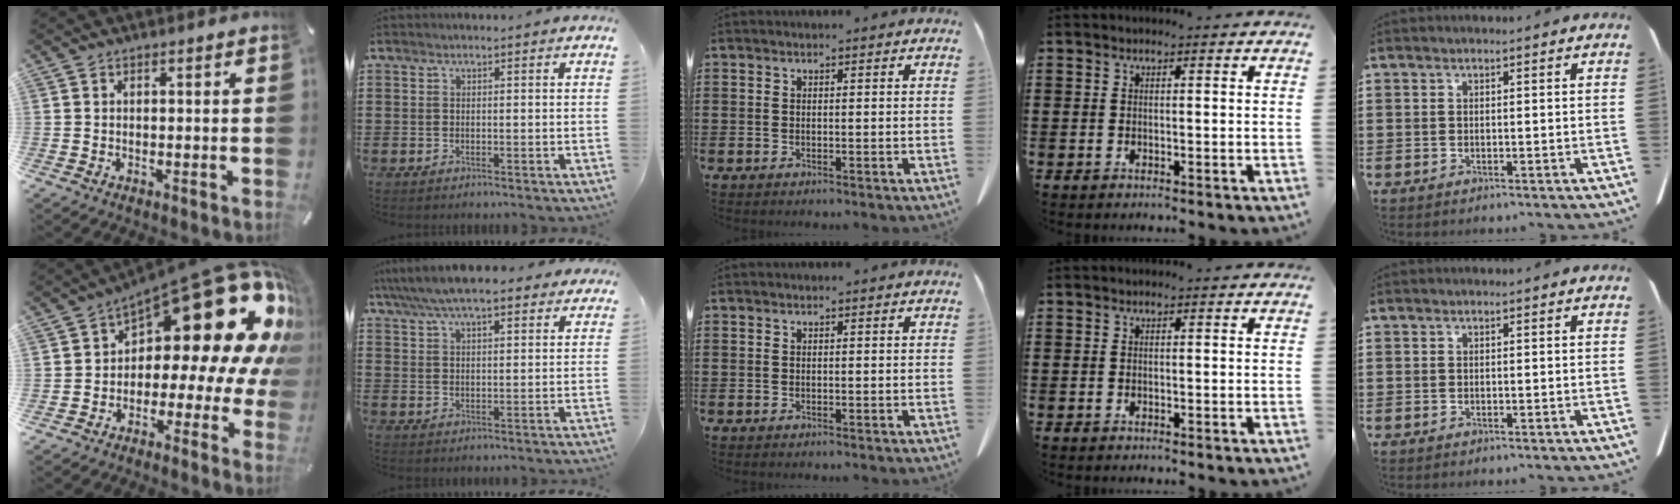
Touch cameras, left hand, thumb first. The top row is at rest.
{"thumb": {"total": 25.4, "force": [10.9, 11.3, 20.0], "torque": [-0.276, -0.096, 0.194]}, "index": {"total": 6.7, "force": [5.7, 1.5, 3.1], "torque": [-0.079, -0.010, 0.103]}}